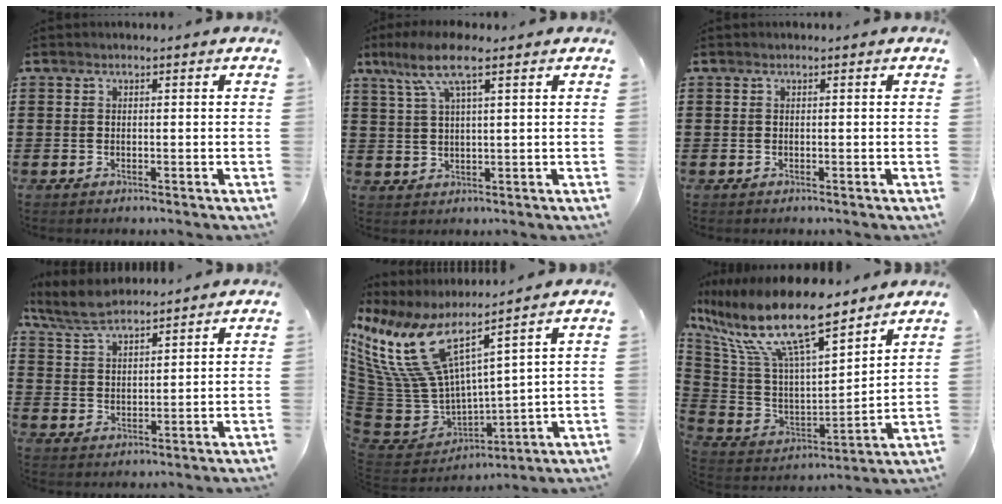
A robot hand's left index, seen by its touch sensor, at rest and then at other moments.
{"total": 7.4, "force": [4.2, 1.5, 6.0], "torque": [-0.127, 0.005, 0.072]}
{"total": 0.0}
{"total": 5.3, "force": [4.7, 1.5, 1.8], "torque": [-0.050, -0.005, 0.089]}
{"total": 12.5, "force": [7.3, 4.9, 8.8], "torque": [-0.242, -0.059, 0.125]}
{"total": 15.7, "force": [10.7, 4.1, 10.7], "torque": [-0.254, -0.063, 0.182]}